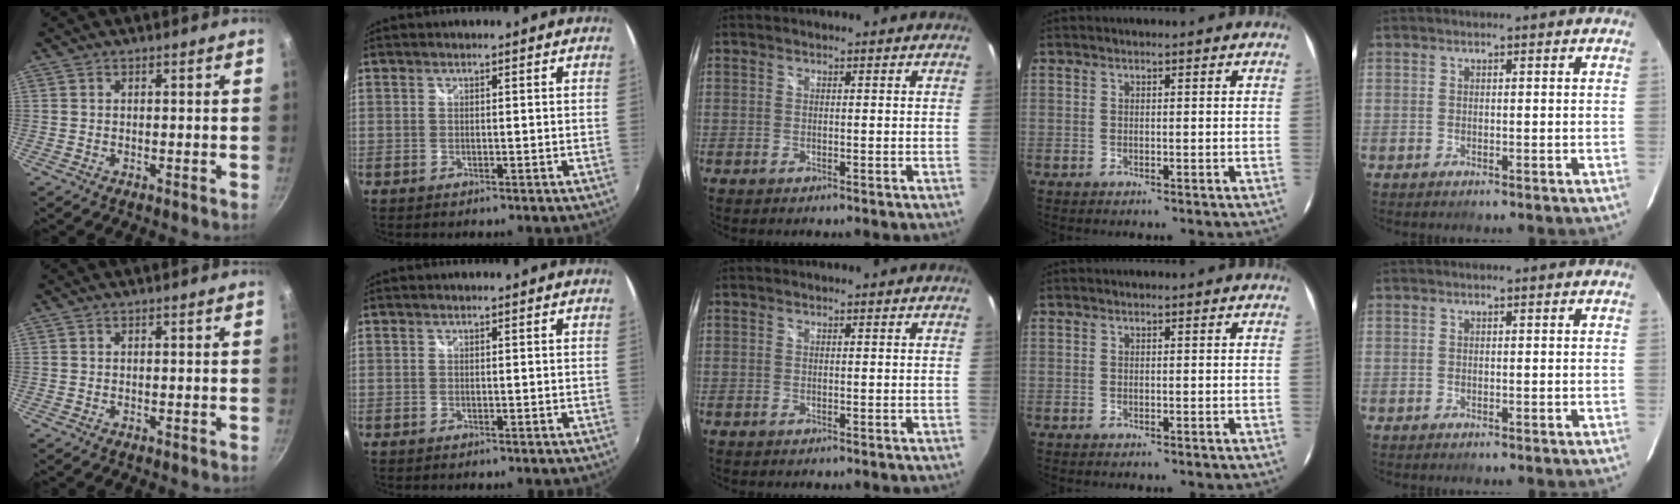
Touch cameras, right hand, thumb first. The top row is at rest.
{}